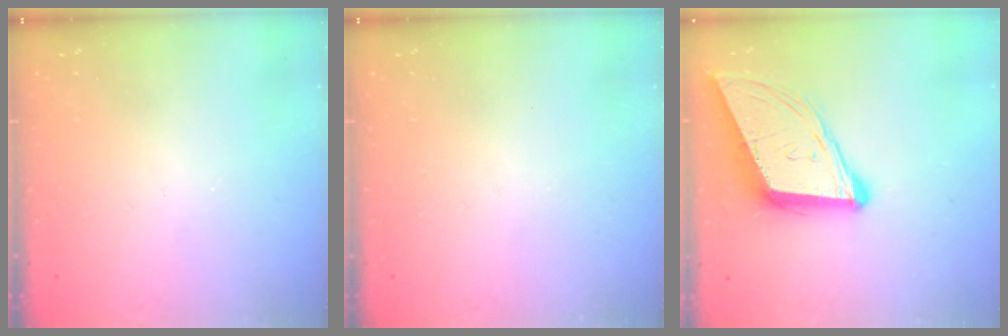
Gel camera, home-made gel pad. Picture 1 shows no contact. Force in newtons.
{"total": 0.0}
{"total": 13.2, "press": 12.6, "slide": 4.0}